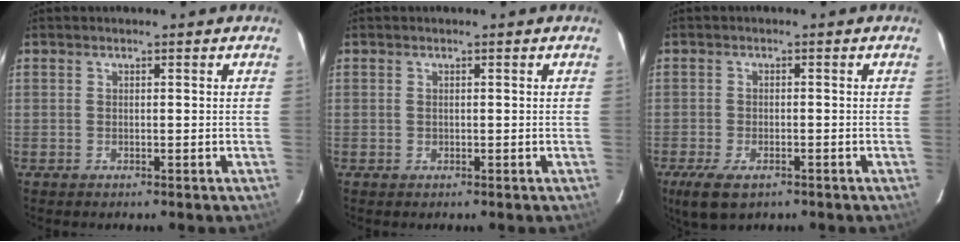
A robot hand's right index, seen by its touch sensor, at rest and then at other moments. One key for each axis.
{"total": 0.5, "fx": 0.0, "fy": 0.5, "fz": 0.2, "tx": -0.004, "ty": 0.001, "tz": 0.000}
{"total": 6.2, "fx": -3.8, "fy": 2.8, "fz": 4.0, "tx": -0.097, "ty": -0.022, "tz": -0.067}